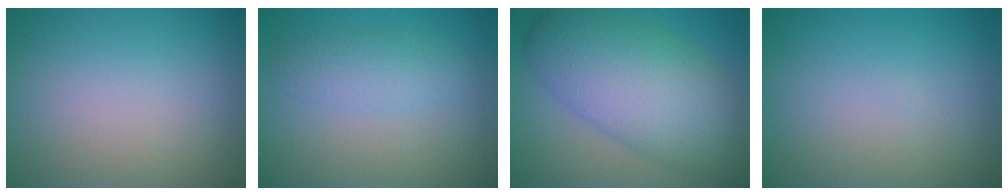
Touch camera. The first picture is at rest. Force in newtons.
{"total": 2.4, "press": 2.4, "slide": 0.0}
{"total": 10.1, "press": 10.1, "slide": 0.5}
{"total": 0.0}